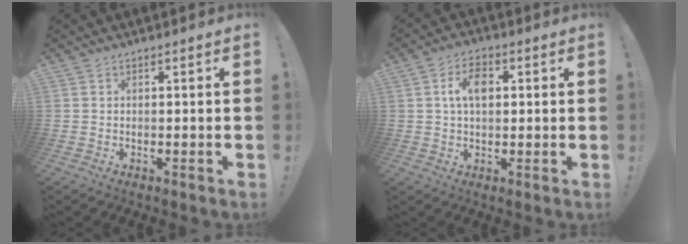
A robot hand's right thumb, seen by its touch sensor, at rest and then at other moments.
{"total": 7.6, "force": [1.6, 4.7, 5.8], "torque": [-0.094, 0.009, 0.026]}